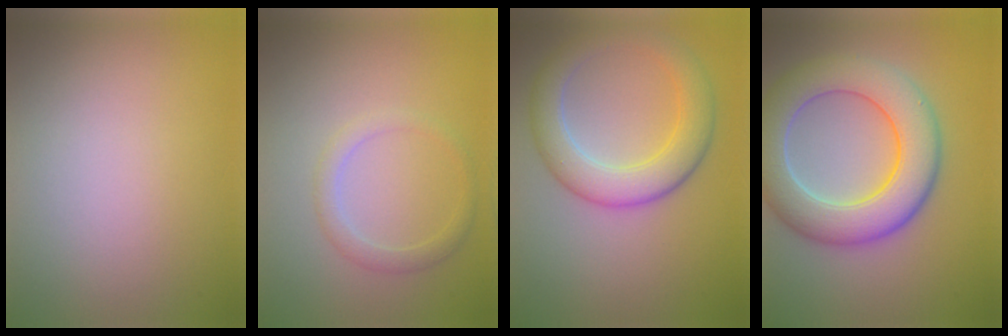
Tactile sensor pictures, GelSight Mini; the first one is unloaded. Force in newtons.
{"total": 1.7, "press": 1.7, "slide": 0.1}
{"total": 5.6, "press": 5.6, "slide": 0.3}
{"total": 8.5, "press": 8.5, "slide": 0.5}